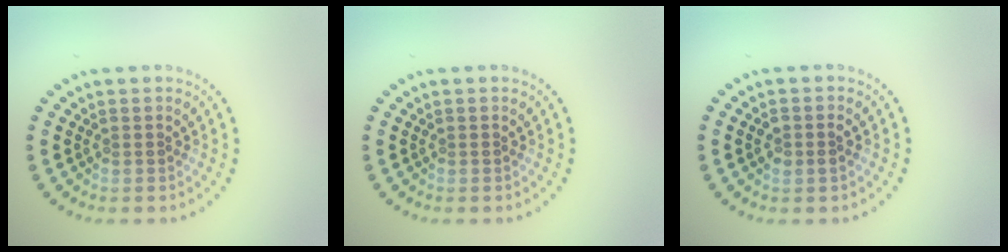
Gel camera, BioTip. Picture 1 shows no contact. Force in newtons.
{"total": 0.0}
{"total": 1.4, "press": 1.3, "slide": 0.3}